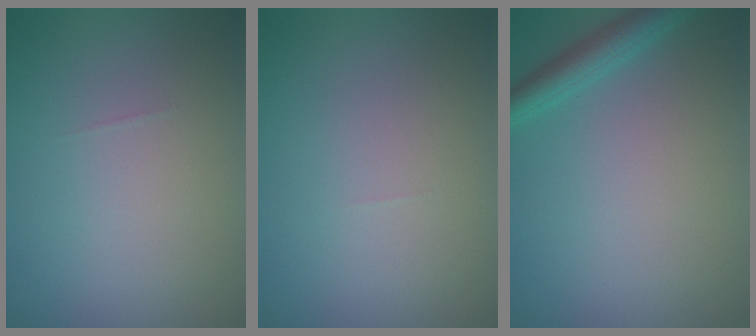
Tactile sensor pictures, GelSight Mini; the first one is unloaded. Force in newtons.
{"total": 0.0}
{"total": 2.7, "press": 2.7, "slide": 0.2}